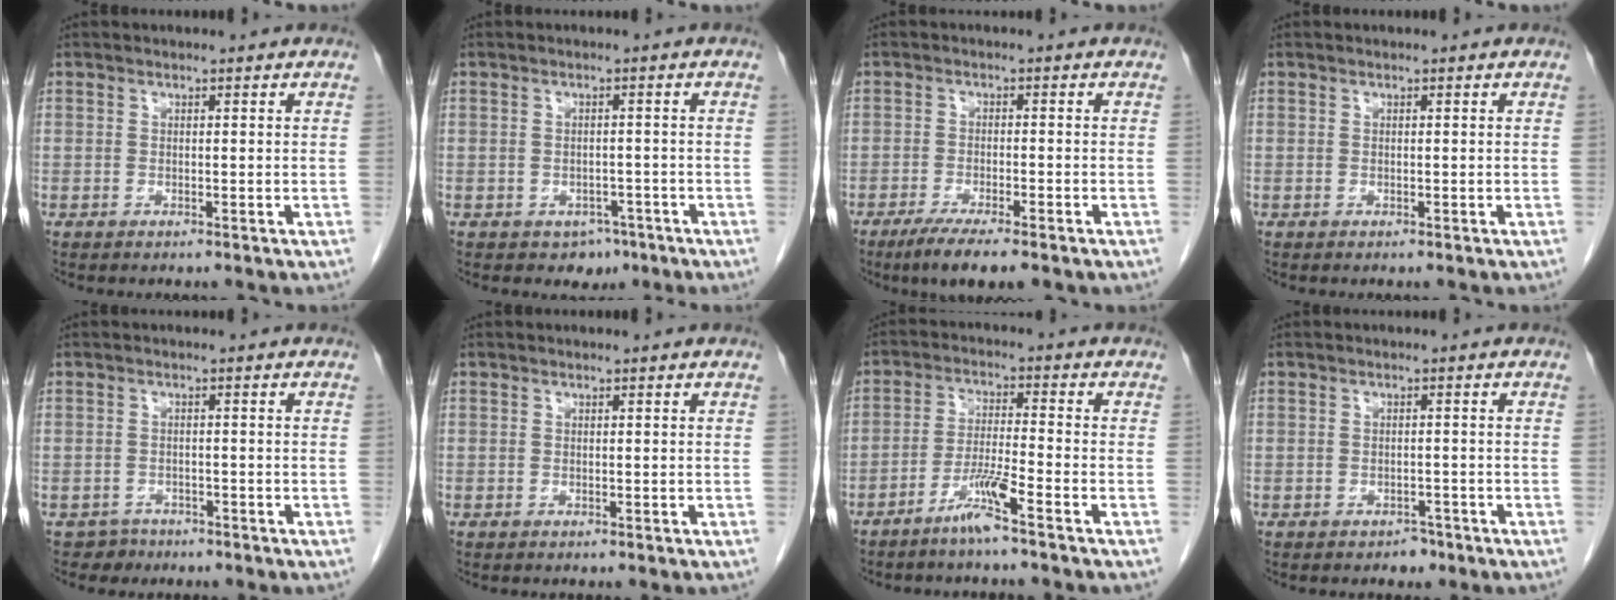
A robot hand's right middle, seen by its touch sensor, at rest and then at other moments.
{"total": 3.1, "force": [-1.9, 2.2, 1.0], "torque": [-0.008, 0.007, -0.018]}
{"total": 6.8, "force": [-4.7, 0.9, 4.7], "torque": [-0.077, -0.015, -0.072]}
{"total": 0.0}
{"total": 2.1, "force": [-1.5, 1.4, -0.6], "torque": [0.004, 0.007, -0.024]}
{"total": 0.0}
{"total": 5.4, "force": [-3.8, -0.7, 3.8], "torque": [-0.075, -0.007, -0.081]}
{"total": 0.5, "force": [-0.3, 0.4, 0.1], "torque": [-0.006, 0.001, -0.003]}